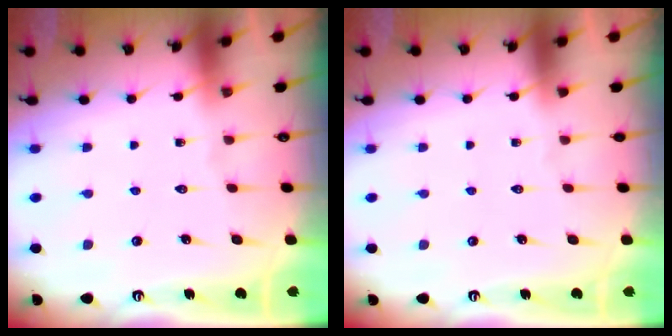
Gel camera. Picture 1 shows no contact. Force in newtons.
{"total": 0.0}